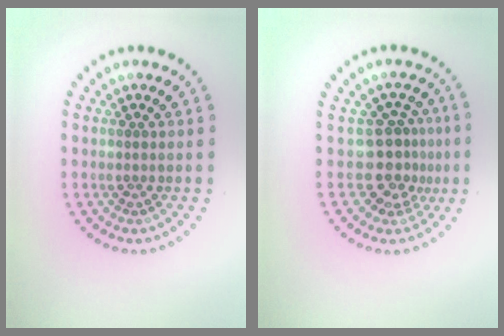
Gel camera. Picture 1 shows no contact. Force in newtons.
{"total": 3.3, "press": 2.5, "slide": 2.2}